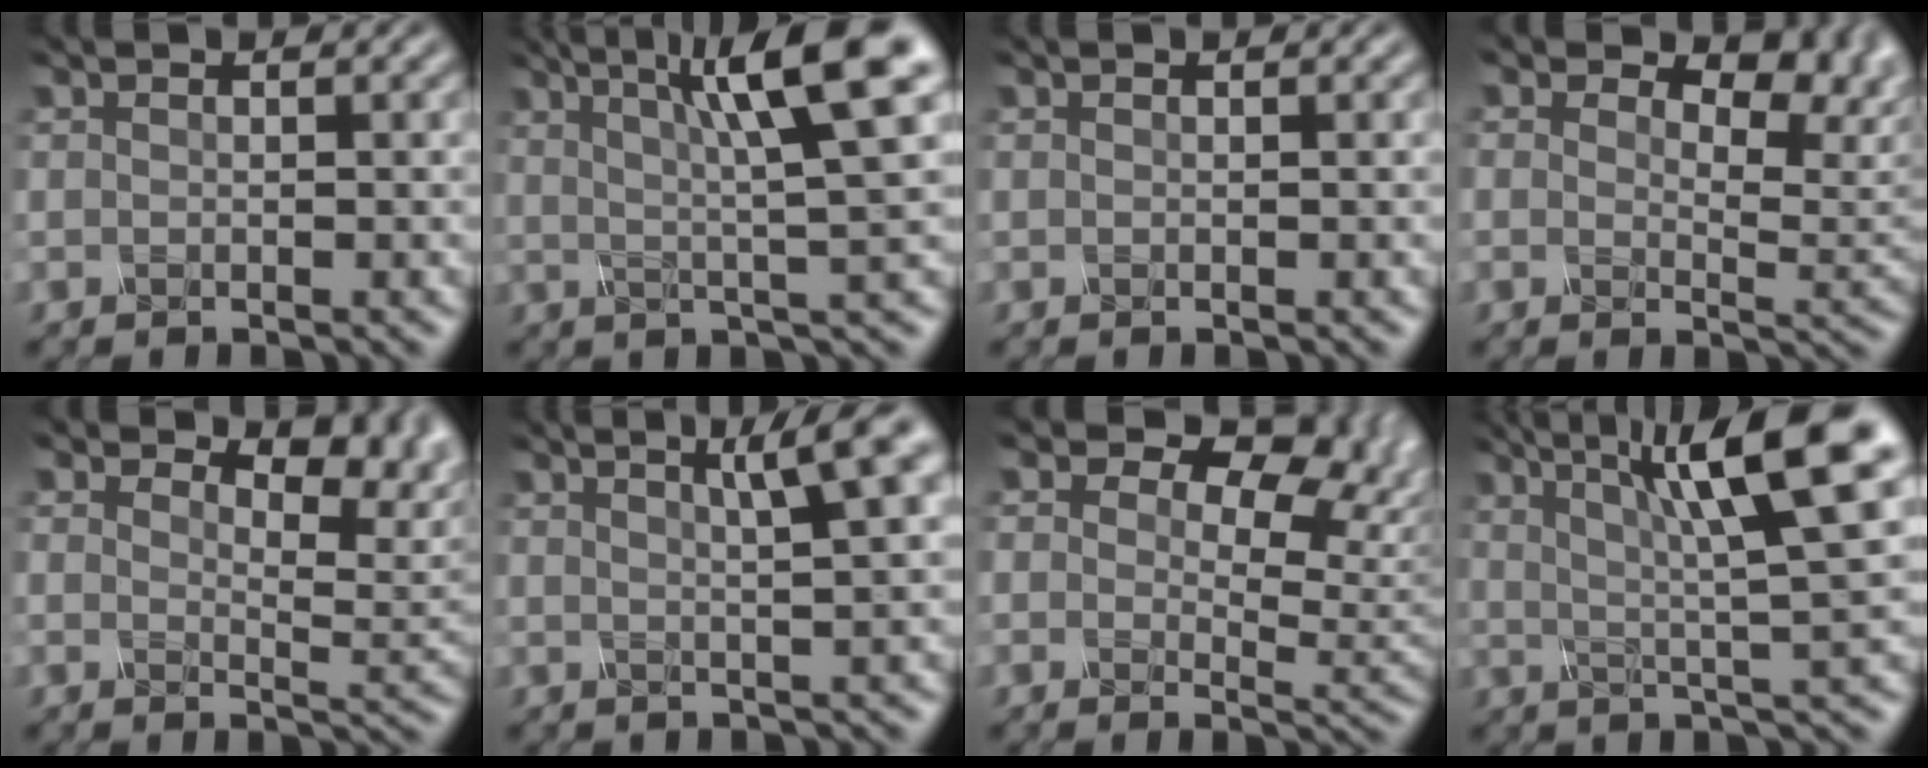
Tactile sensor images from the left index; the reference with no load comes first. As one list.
[{"total": 9.7, "force": [3.6, 1.6, 8.9], "torque": [-0.113, 0.021, 0.052]}, {"total": 0.0}, {"total": 9.0, "force": [4.7, 4.9, 5.9], "torque": [-0.073, 0.005, 0.064]}, {"total": 7.2, "force": [4.0, 3.5, 4.8], "torque": [-0.065, 0.003, 0.056]}, {"total": 5.2, "force": [2.5, 1.0, 4.5], "torque": [-0.046, 0.017, 0.027]}, {"total": 9.3, "force": [4.9, 5.4, 5.7], "torque": [-0.069, 0.002, 0.068]}, {"total": 10.7, "force": [4.0, 1.9, 9.8], "torque": [-0.140, 0.018, 0.061]}]